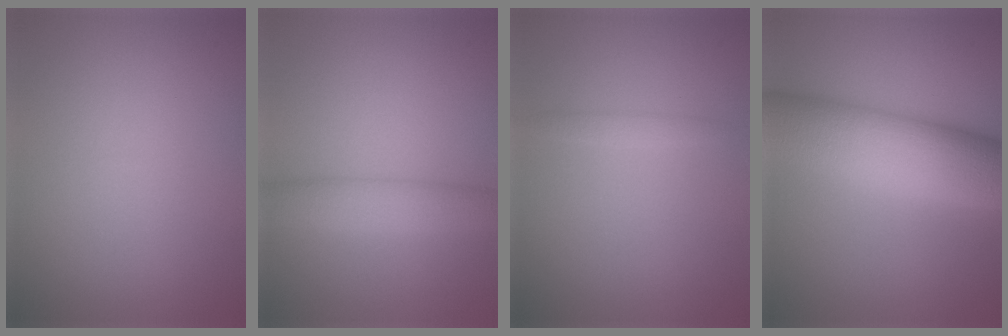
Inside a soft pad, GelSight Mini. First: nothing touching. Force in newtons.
{"total": 3.5, "press": 3.5, "slide": 0.1}
{"total": 0.8, "press": 0.8, "slide": 0.0}
{"total": 11.0, "press": 11.0, "slide": 0.1}